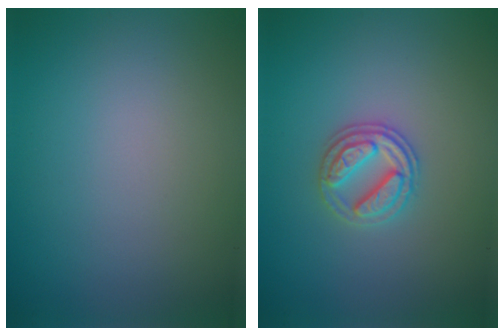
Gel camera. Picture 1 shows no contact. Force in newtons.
{"total": 2.9, "press": 2.8, "slide": 0.9}